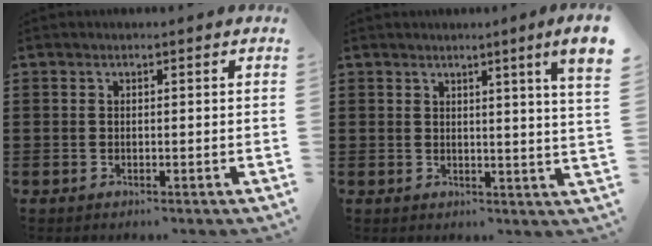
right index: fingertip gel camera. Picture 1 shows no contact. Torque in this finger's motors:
{"motor_torque": [0.48, 0.25, 0.33, 0.03]}